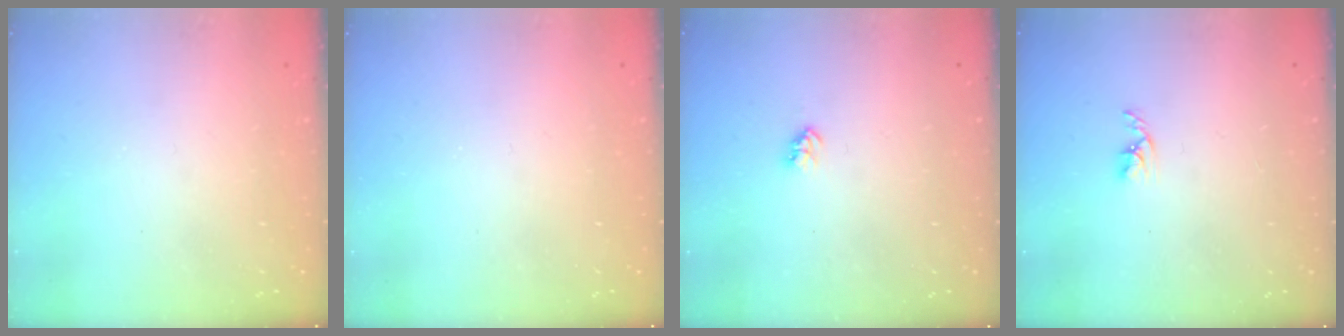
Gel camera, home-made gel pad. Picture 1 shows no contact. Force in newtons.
{"total": 0.0}
{"total": 2.7, "press": 2.7, "slide": 0.4}
{"total": 2.7, "press": 2.7, "slide": 0.5}